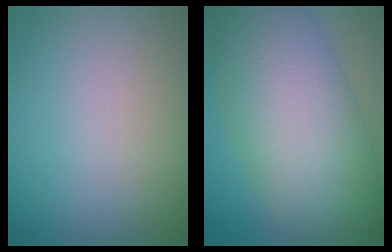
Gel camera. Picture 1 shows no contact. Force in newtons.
{"total": 11.9, "press": 11.9, "slide": 0.3}